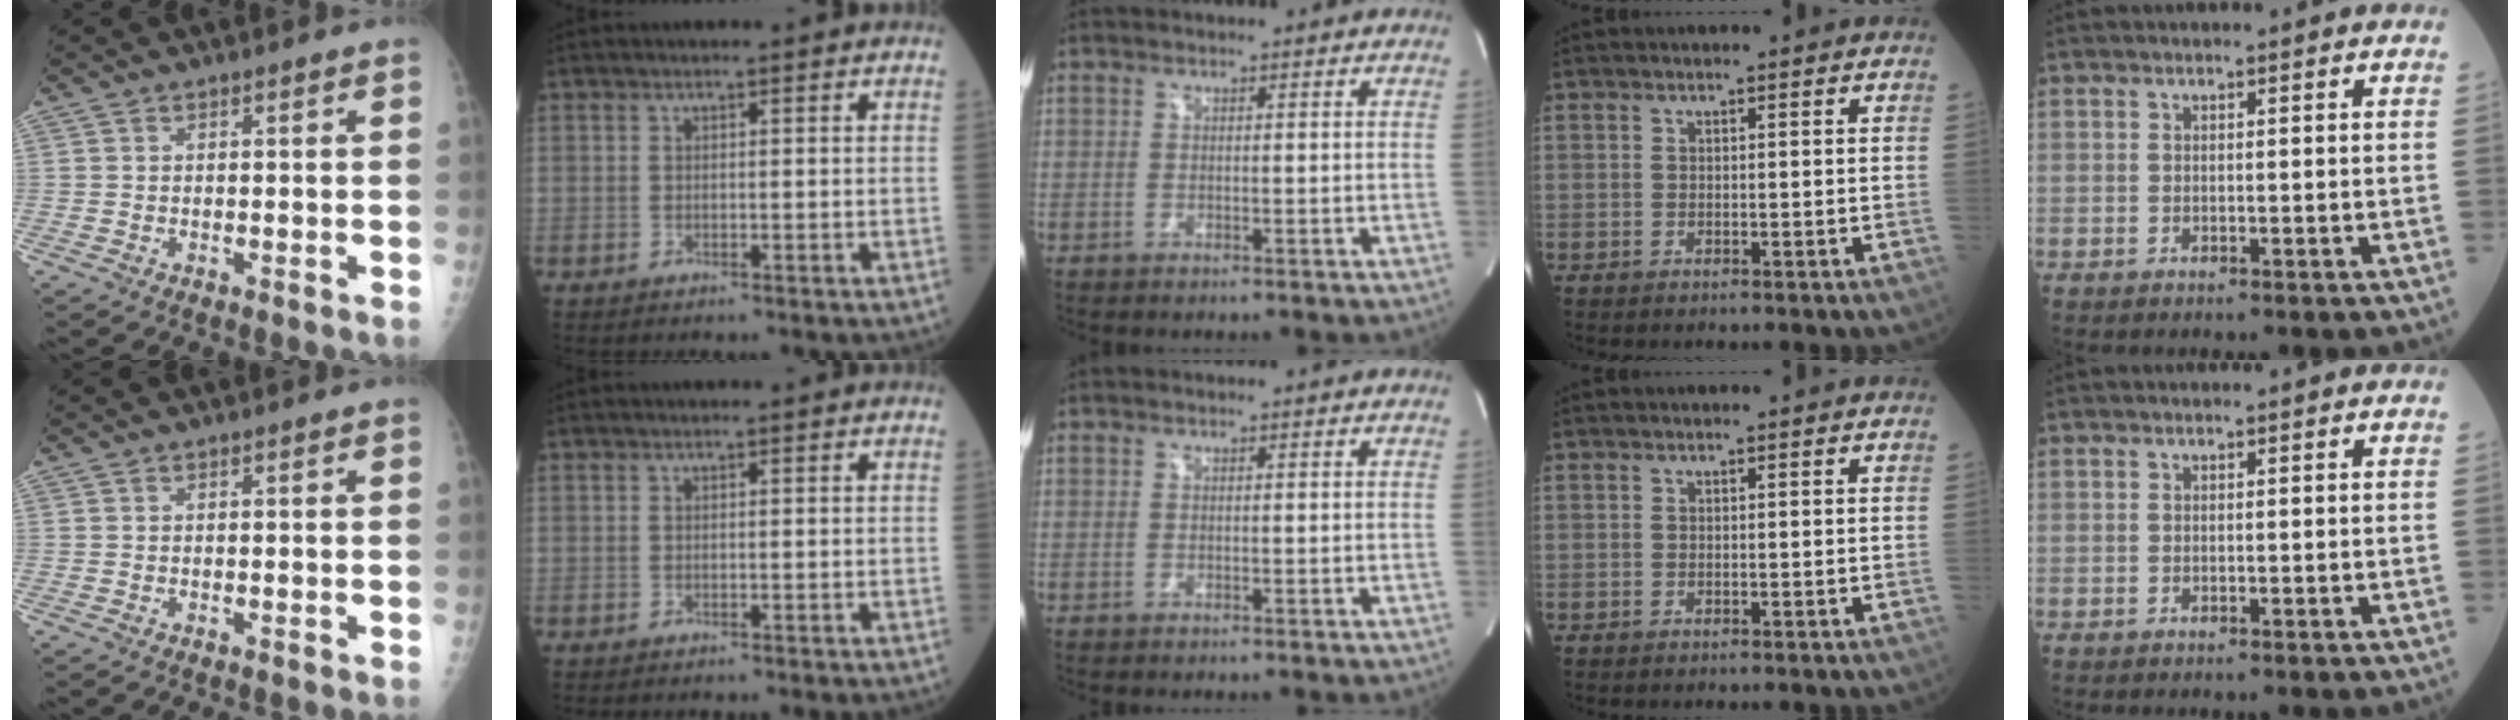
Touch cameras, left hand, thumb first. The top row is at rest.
{}